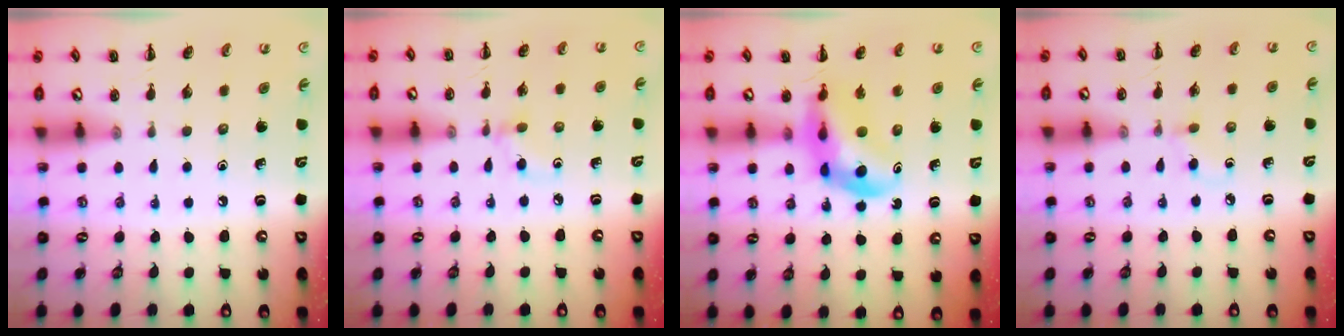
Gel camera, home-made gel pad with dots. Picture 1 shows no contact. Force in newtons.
{"total": 3.7, "press": 3.5, "slide": 1.4}
{"total": 10.0, "press": 9.5, "slide": 3.2}
{"total": 2.9, "press": 2.7, "slide": 1.0}